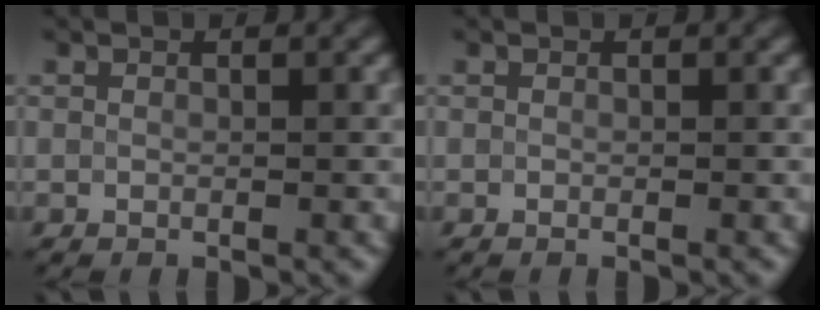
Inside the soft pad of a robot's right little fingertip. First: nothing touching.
{"total": 0.0}